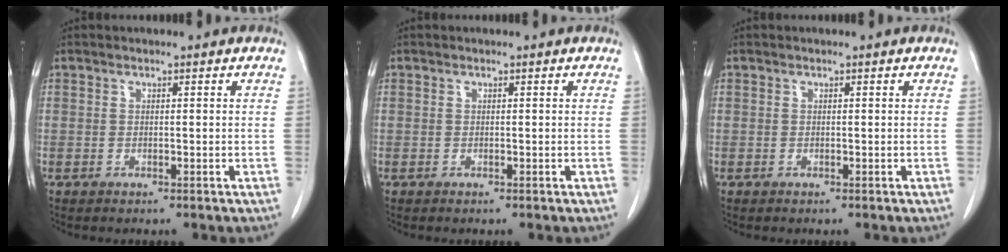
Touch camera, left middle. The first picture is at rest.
{"total": 0.0}
{"total": 0.0}